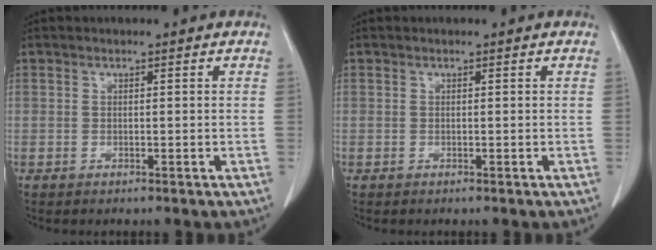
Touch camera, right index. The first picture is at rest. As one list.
[{"total": 0.0}]